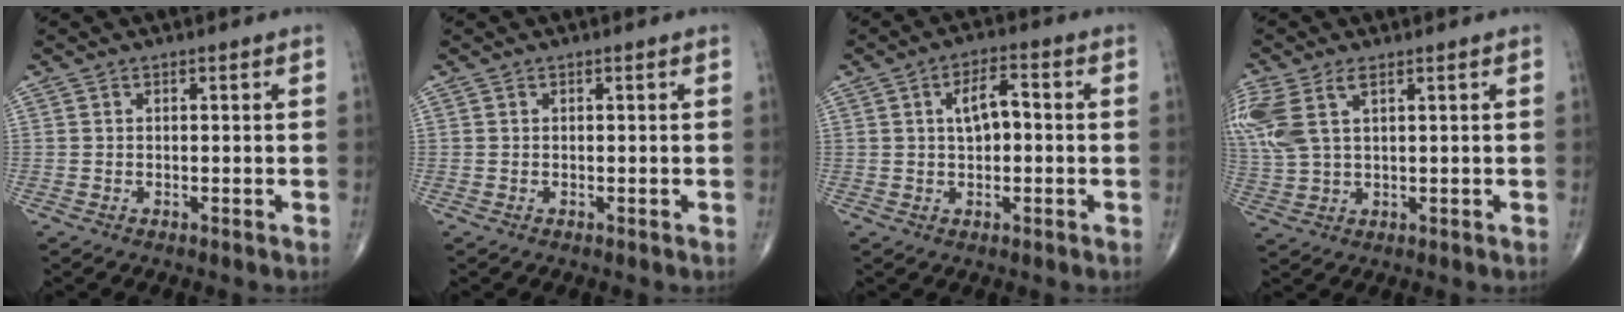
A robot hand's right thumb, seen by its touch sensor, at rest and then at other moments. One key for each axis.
{"total": 0.0}
{"total": 5.6, "fx": 0.6, "fy": 2.8, "fz": 4.8, "tx": -0.077, "ty": 0.015, "tz": 0.003}
{"total": 10.5, "fx": 3.9, "fy": 5.2, "fz": 8.3, "tx": -0.224, "ty": 0.009, "tz": 0.088}